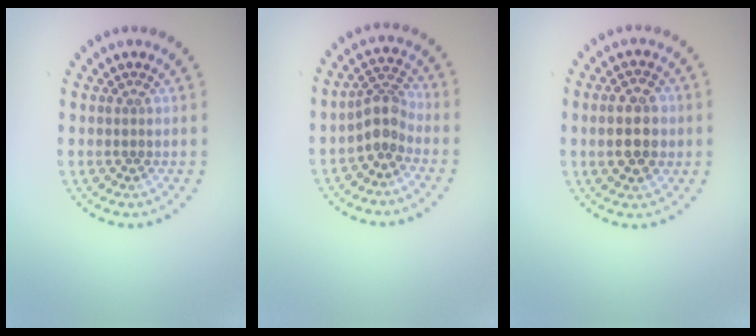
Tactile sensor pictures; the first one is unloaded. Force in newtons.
{"total": 2.7, "press": 2.1, "slide": 1.8}
{"total": 4.5, "press": 4.5, "slide": 0.0}